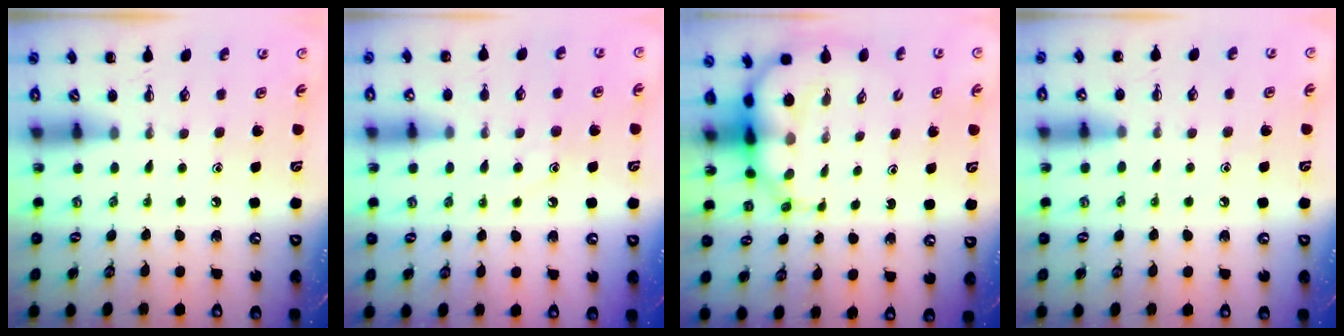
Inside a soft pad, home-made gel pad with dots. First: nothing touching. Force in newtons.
{"total": 8.1, "press": 8.0, "slide": 1.1}
{"total": 7.1, "press": 6.7, "slide": 2.3}
{"total": 7.7, "press": 7.2, "slide": 2.8}